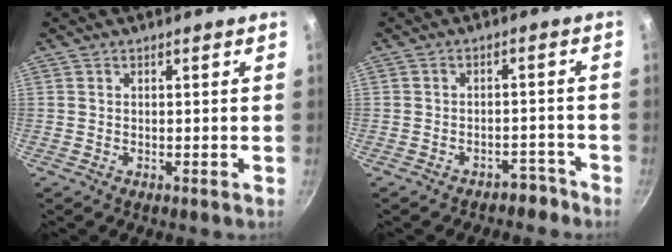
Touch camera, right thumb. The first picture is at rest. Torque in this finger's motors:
{"motor_torque": [-0.16, -0.02, -0.17, -0.04, 0.03]}